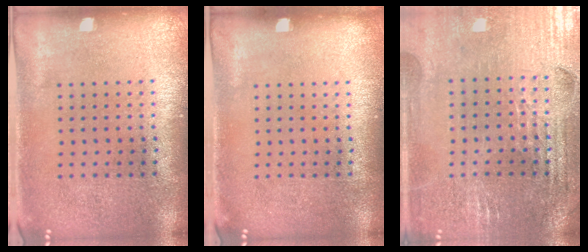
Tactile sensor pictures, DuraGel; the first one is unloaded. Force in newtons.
{"total": 0.0}
{"total": 2.8, "press": 2.7, "slide": 0.5}